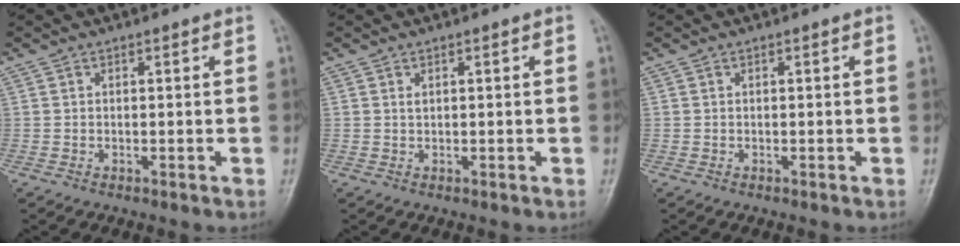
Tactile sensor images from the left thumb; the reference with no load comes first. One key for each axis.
{"total": 0.8, "fx": 0.3, "fy": 0.4, "fz": 0.7, "tx": -0.012, "ty": 0.006, "tz": 0.009}
{"total": 0.0}